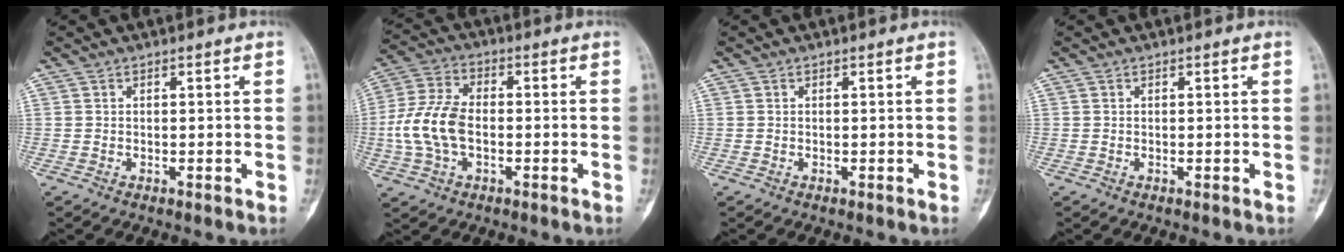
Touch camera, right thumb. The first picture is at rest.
{"total": 11.1, "force": [-1.5, 6.8, 8.7], "torque": [-0.186, 0.022, -0.035]}
{"total": 0.0}
{"total": 0.0}